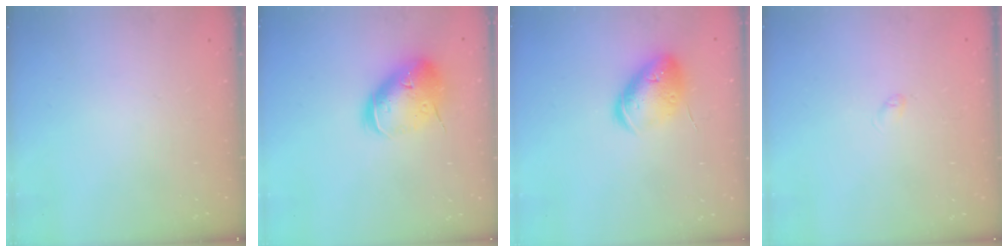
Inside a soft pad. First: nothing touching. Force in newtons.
{"total": 17.4, "press": 17.2, "slide": 2.6}
{"total": 14.8, "press": 14.7, "slide": 2.0}
{"total": 2.5, "press": 2.5, "slide": 0.5}